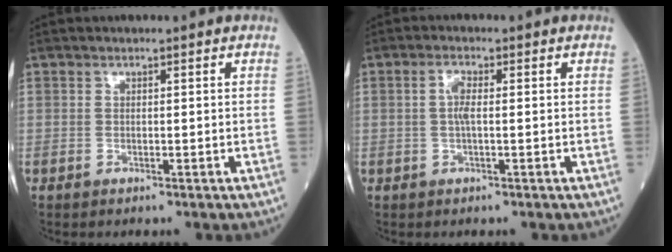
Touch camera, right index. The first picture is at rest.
{"total": 2.4, "force": [0.1, 0.4, 2.4], "torque": [-0.053, 0.003, 0.003]}